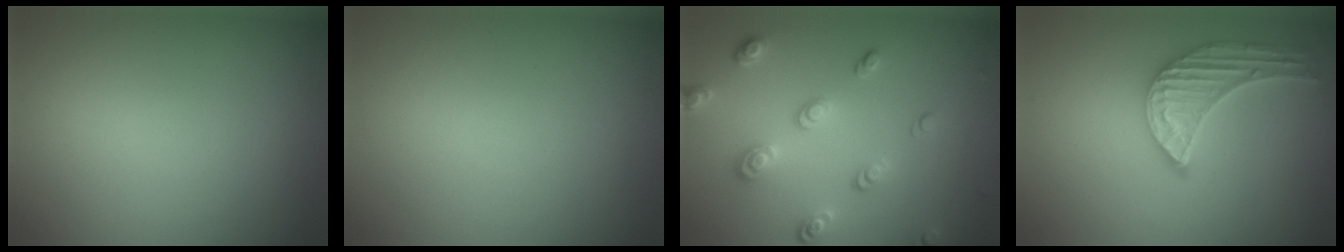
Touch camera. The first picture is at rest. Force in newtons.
{"total": 0.0}
{"total": 3.3, "press": 2.6, "slide": 2.0}
{"total": 5.1, "press": 4.0, "slide": 3.1}